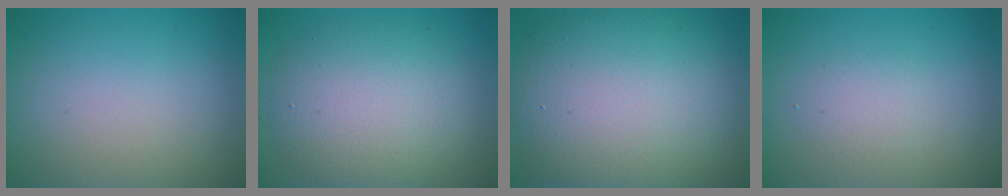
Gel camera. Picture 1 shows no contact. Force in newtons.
{"total": 7.3, "press": 7.3, "slide": 0.6}
{"total": 13.1, "press": 13.1, "slide": 0.2}
{"total": 1.7, "press": 1.7, "slide": 0.2}